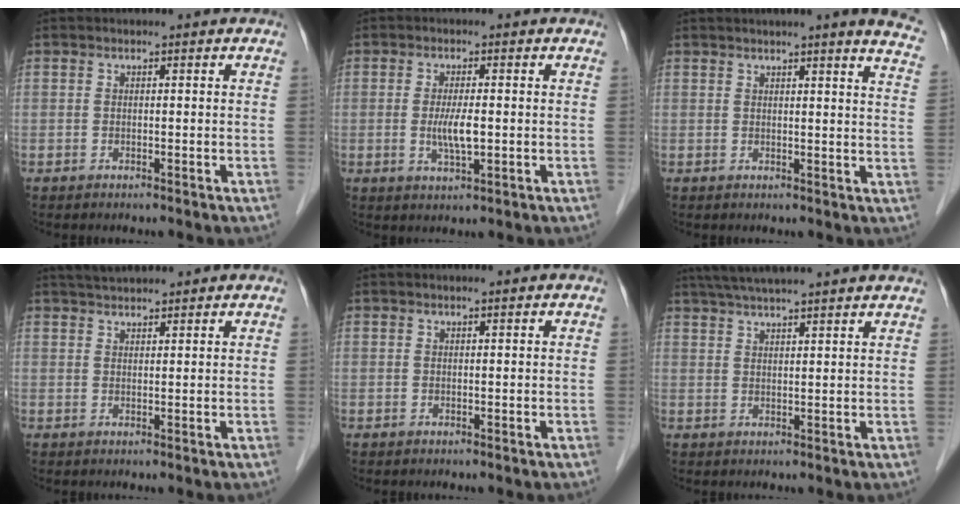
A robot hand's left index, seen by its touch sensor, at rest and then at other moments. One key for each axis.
{"total": 4.1, "fx": -0.4, "fy": 0.7, "fz": 4.0, "tx": -0.083, "ty": -0.009, "tz": -0.006}
{"total": 11.3, "fx": 9.5, "fy": -0.1, "fz": 6.2, "tx": -0.064, "ty": -0.029, "tz": 0.082}
{"total": 4.6, "fx": 4.2, "fy": 0.7, "fz": 1.6, "tx": -0.026, "ty": 0.032, "tz": 0.071}
{"total": 0.7, "fx": 0.5, "fy": 0.0, "fz": 0.4, "tx": -0.010, "ty": 0.003, "tz": 0.010}
{"total": 14.7, "fx": 12.8, "fy": 0.1, "fz": 7.1, "tx": -0.123, "ty": 0.043, "tz": 0.176}